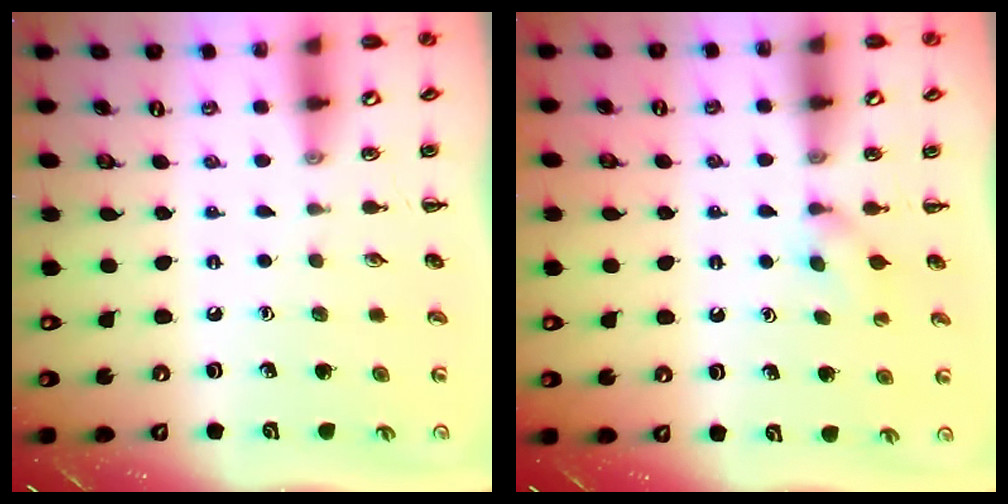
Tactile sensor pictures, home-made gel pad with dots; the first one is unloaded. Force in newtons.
{"total": 2.8, "press": 2.5, "slide": 1.2}